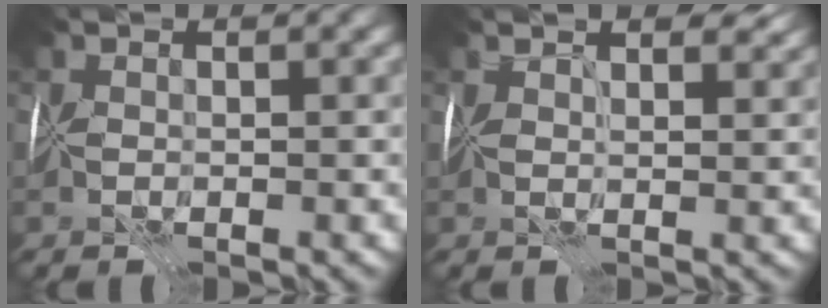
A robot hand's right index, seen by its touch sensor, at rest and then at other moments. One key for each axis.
{"total": 3.1, "fx": 2.6, "fy": 0.7, "fz": 1.6, "tx": -0.024, "ty": 0.008, "tz": 0.031}